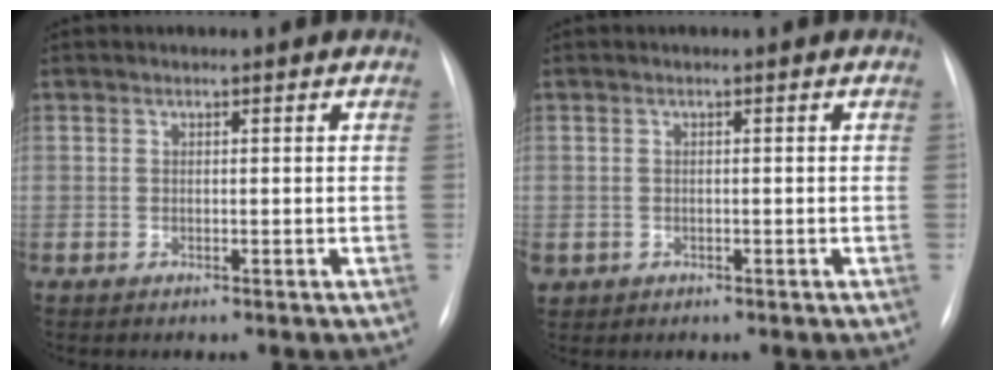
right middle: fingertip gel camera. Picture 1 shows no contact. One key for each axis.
{"total": 1.4, "fx": -0.4, "fy": 1.2, "fz": 0.4, "tx": -0.006, "ty": 0.004, "tz": 0.002}